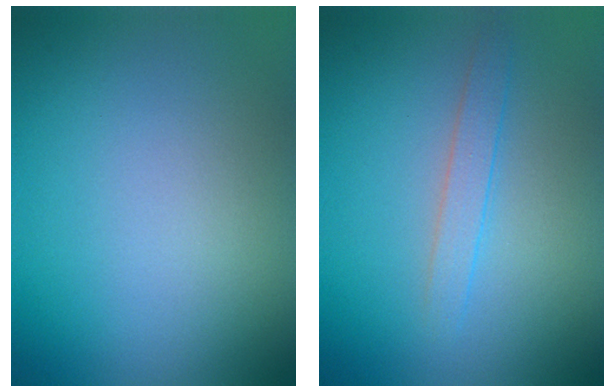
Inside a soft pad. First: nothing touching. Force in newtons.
{"total": 1.6, "press": 1.6, "slide": 0.1}